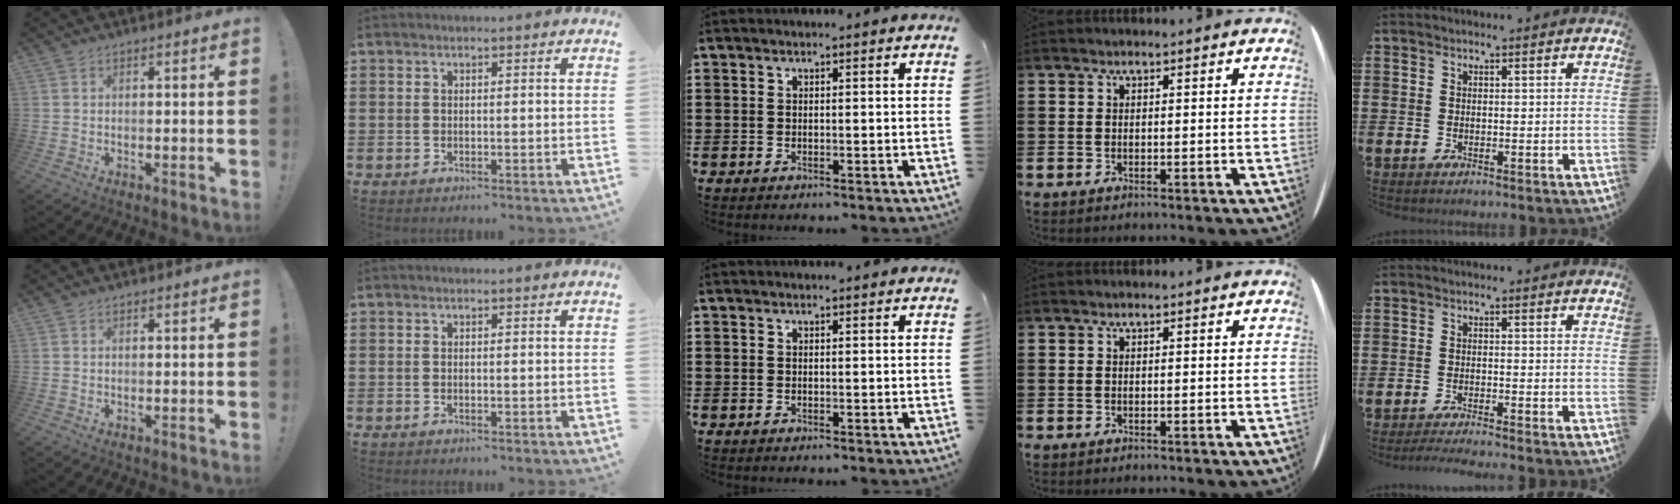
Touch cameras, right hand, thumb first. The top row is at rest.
{"little": {"total": 1.4, "force": [-1.3, -0.2, 0.5], "torque": [-0.008, 0.002, -0.026]}}